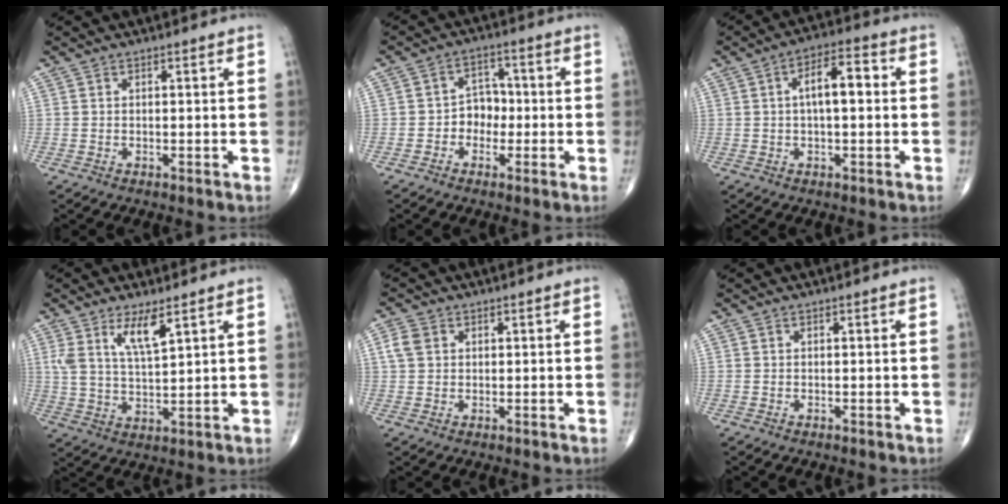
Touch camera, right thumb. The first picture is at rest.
{"total": 5.1, "force": [-1.2, 4.2, 2.6], "torque": [-0.006, 0.022, -0.033]}
{"total": 8.0, "force": [1.0, 3.3, 7.3], "torque": [-0.113, 0.023, 0.008]}
{"total": 7.2, "force": [4.1, 1.9, 5.6], "torque": [-0.107, -0.027, 0.085]}
{"total": 3.4, "force": [1.0, 2.6, 1.9], "torque": [-0.038, 0.006, 0.021]}
{"total": 0.0}